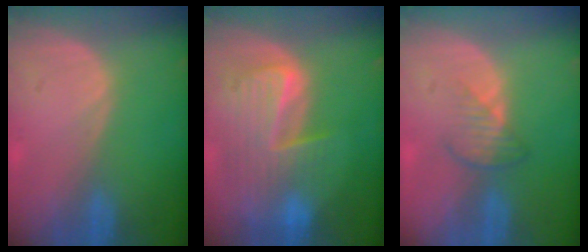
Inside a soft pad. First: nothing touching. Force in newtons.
{"total": 9.8, "press": 8.4, "slide": 5.0}
{"total": 3.3, "press": 2.9, "slide": 1.4}